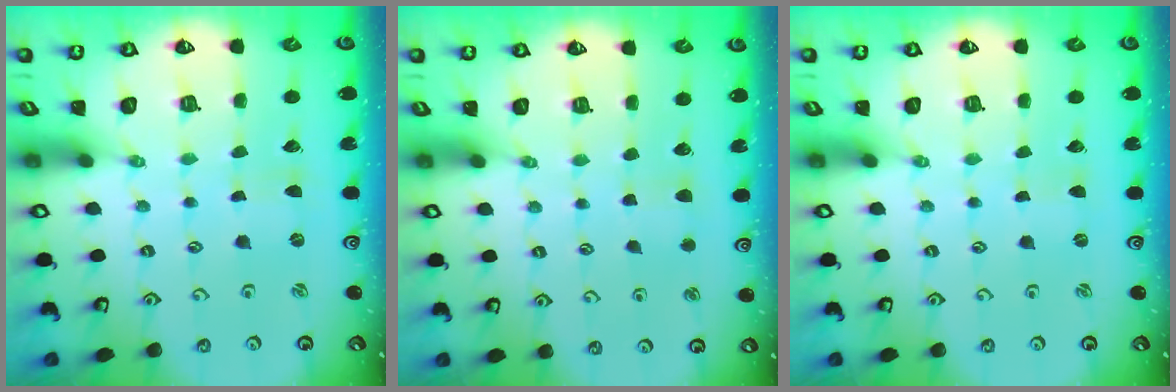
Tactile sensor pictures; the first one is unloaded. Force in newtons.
{"total": 3.3, "press": 3.3, "slide": 0.5}
{"total": 0.0}